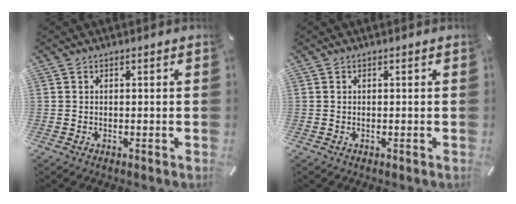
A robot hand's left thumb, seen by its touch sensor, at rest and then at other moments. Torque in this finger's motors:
{"motor_torque": [-0.02, -0.02, 0.04, -0.05, 0.00]}